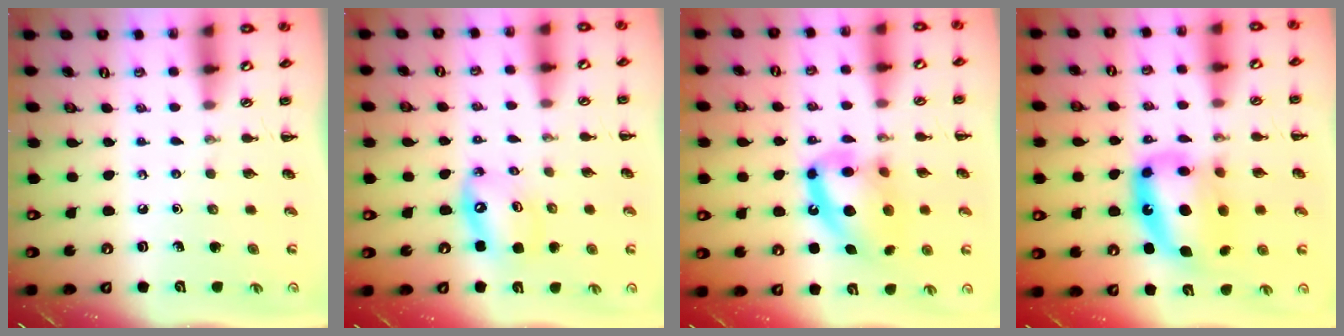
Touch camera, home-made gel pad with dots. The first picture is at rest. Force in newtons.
{"total": 8.3, "press": 8.0, "slide": 1.9}
{"total": 15.4, "press": 15.1, "slide": 3.2}
{"total": 14.3, "press": 13.9, "slide": 3.5}